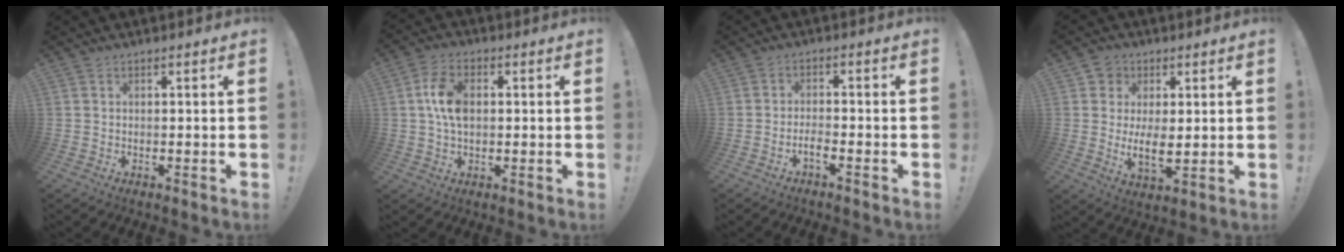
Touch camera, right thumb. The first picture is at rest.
{"total": 8.9, "force": [1.0, 5.7, 6.8], "torque": [-0.124, 0.007, 0.019]}
{"total": 2.9, "force": [-1.7, 0.2, 2.4], "torque": [-0.039, -0.005, -0.029]}
{"total": 7.3, "force": [1.1, 5.2, 5.0], "torque": [-0.072, -0.015, 0.023]}